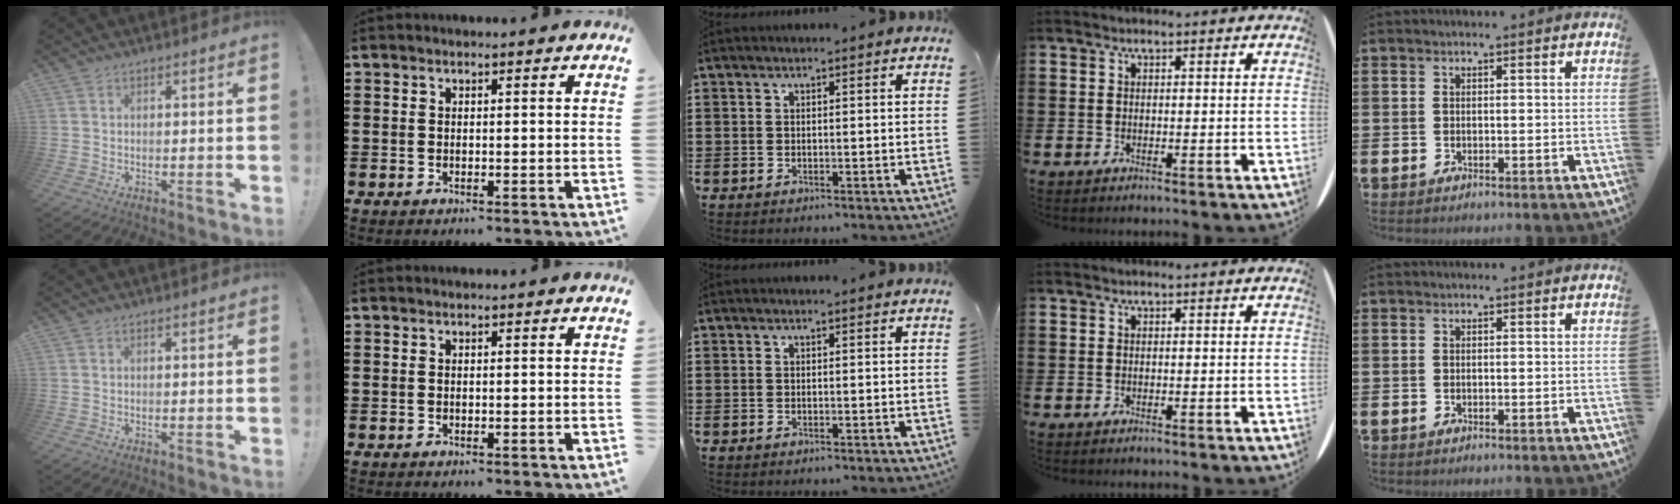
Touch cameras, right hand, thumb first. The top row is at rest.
{}